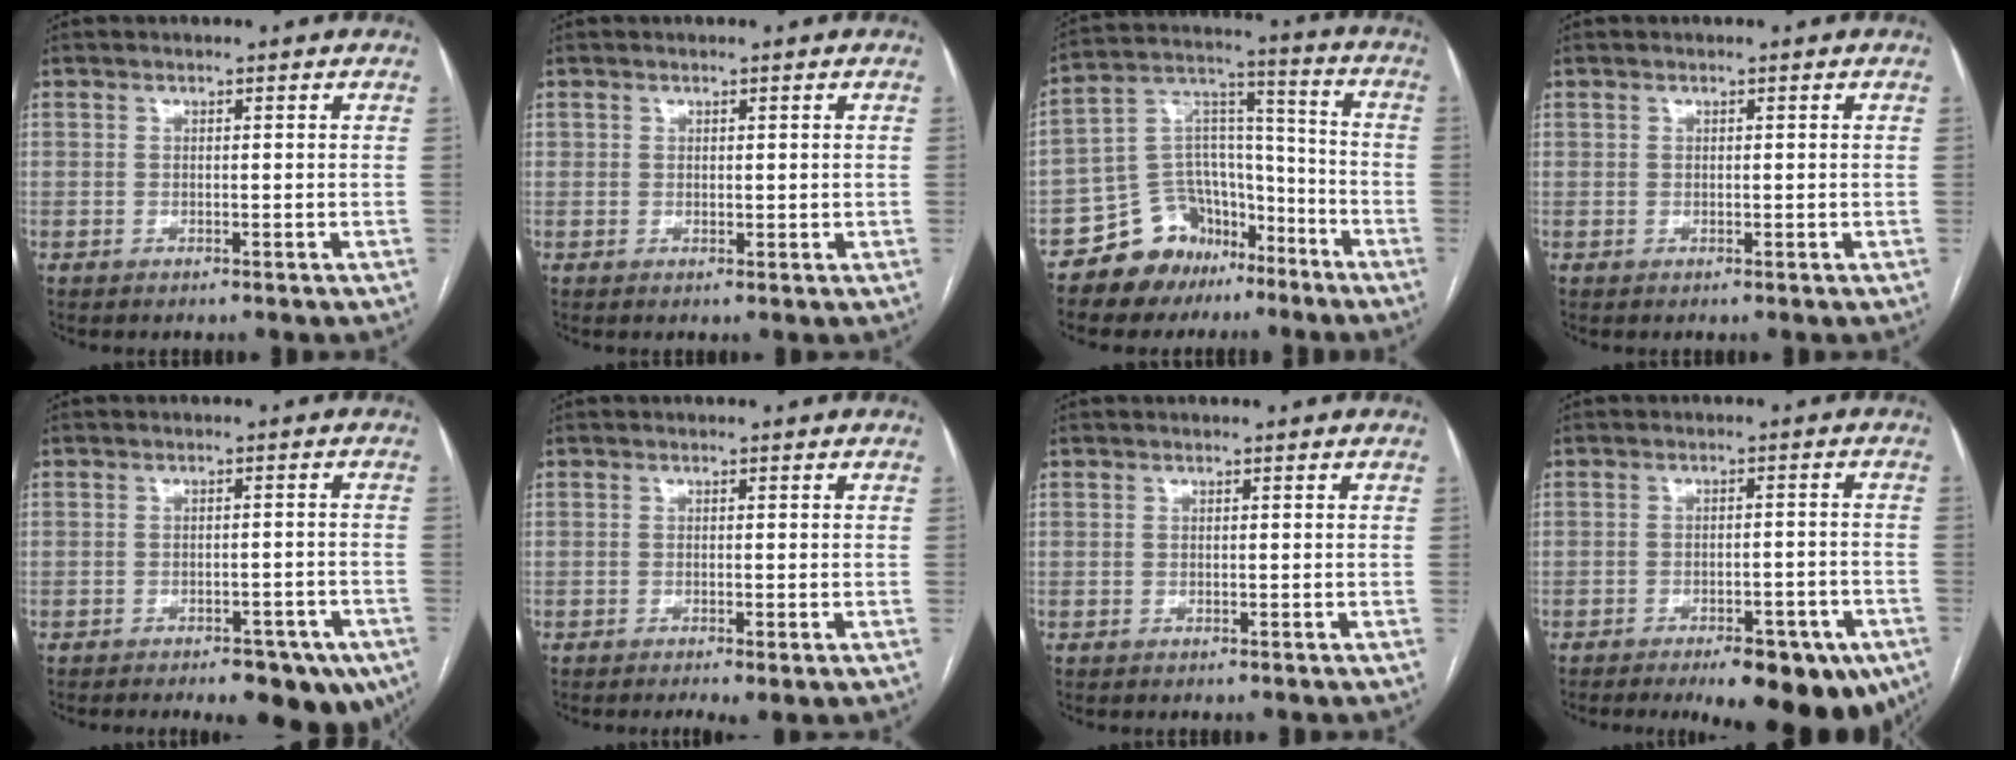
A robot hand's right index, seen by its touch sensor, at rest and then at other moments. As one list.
[{"total": 1.2, "force": [0.5, 1.0, 0.5], "torque": [0.000, -0.005, 0.008]}, {"total": 13.7, "force": [-9.1, 9.3, 4.1], "torque": [-0.068, 0.082, -0.146]}, {"total": 0.5, "force": [0.4, 0.3, 0.2], "torque": [0.004, -0.002, 0.005]}, {"total": 10.0, "force": [-6.9, 4.0, 6.2], "torque": [-0.054, 0.009, -0.090]}, {"total": 2.5, "force": [-1.0, 0.6, 2.2], "torque": [-0.038, -0.008, -0.010]}, {"total": 0.0}, {"total": 13.5, "force": [-8.8, 5.2, 8.8], "torque": [-0.070, 0.008, -0.113]}]